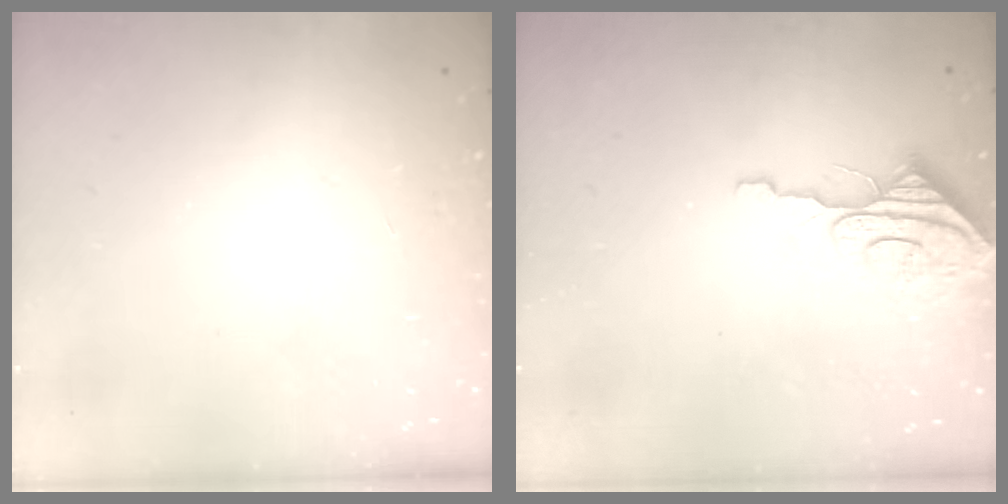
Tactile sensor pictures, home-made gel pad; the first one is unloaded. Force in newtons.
{"total": 8.9, "press": 8.9, "slide": 0.2}